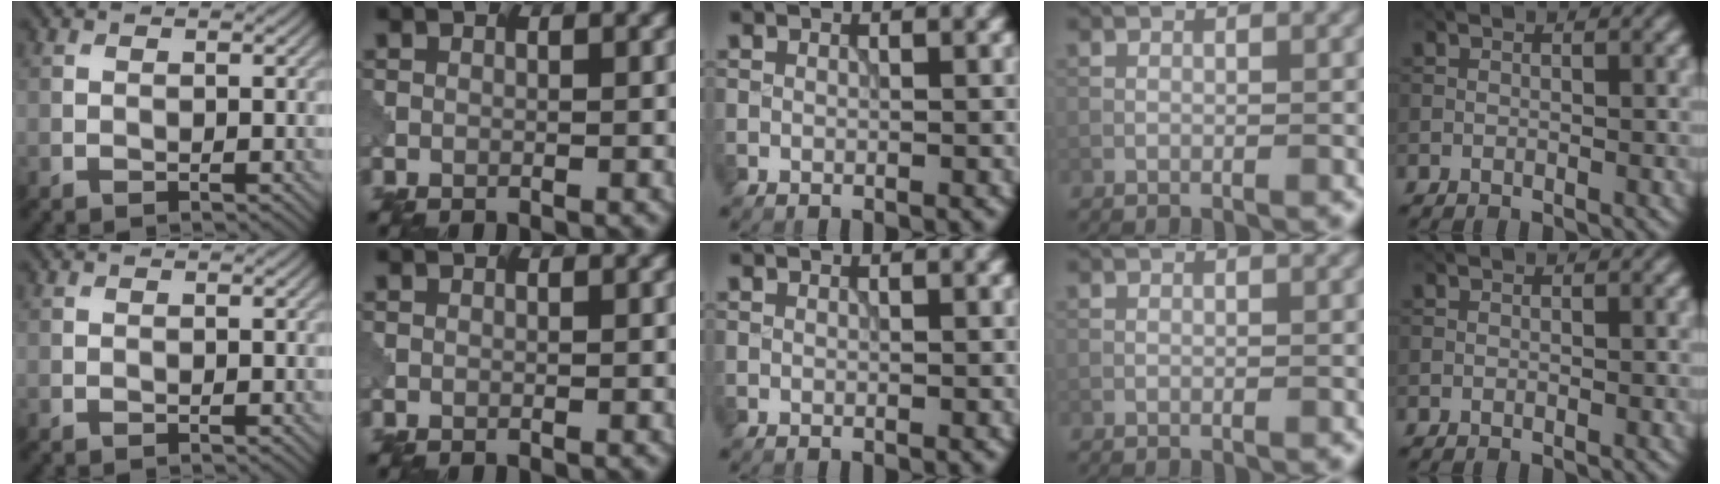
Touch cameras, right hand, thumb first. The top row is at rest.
{}